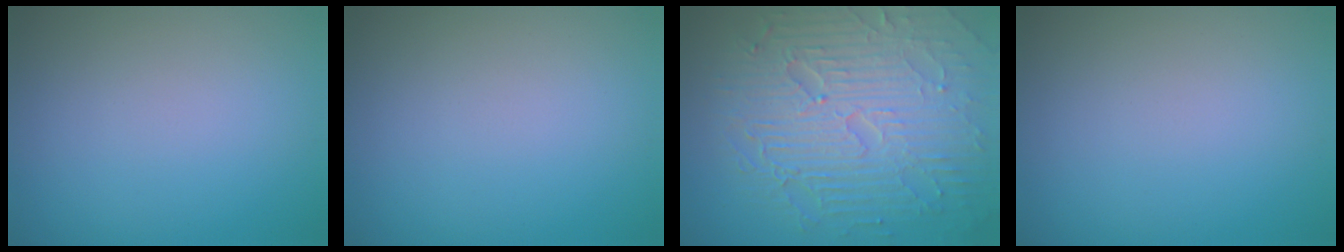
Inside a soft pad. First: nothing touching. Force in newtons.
{"total": 0.0}
{"total": 9.7, "press": 6.2, "slide": 7.4}
{"total": 0.0}